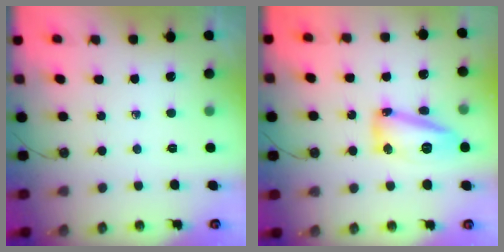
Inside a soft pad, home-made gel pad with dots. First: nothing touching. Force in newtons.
{"total": 14.4, "press": 14.4, "slide": 0.8}